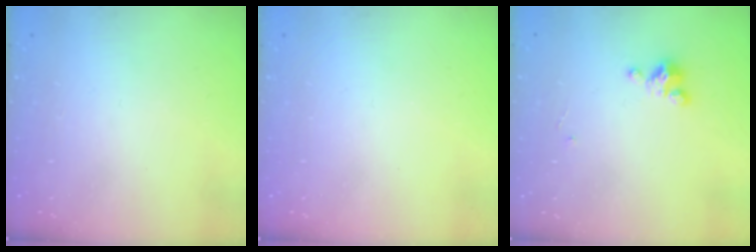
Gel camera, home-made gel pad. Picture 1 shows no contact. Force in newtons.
{"total": 0.0}
{"total": 2.7, "press": 2.7, "slide": 0.3}